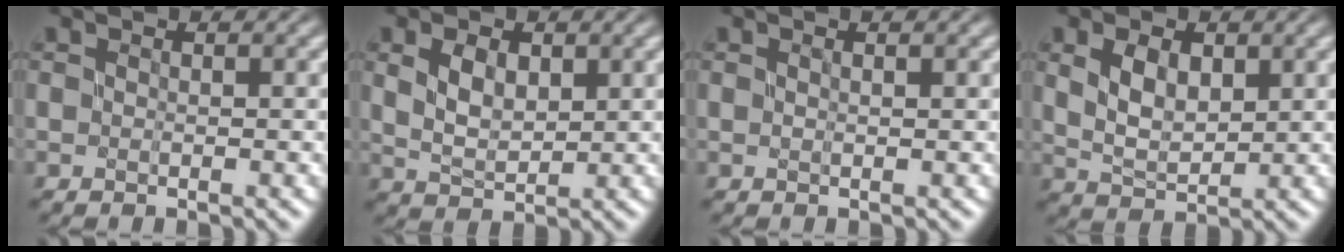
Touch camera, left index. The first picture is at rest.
{"total": 3.2, "force": [1.0, 2.0, 2.3], "torque": [-0.054, 0.000, 0.025]}
{"total": 1.0, "force": [0.6, 0.2, 0.8], "torque": [-0.016, 0.000, 0.005]}
{"total": 3.7, "force": [1.1, 2.3, 2.7], "torque": [-0.062, 0.000, 0.028]}